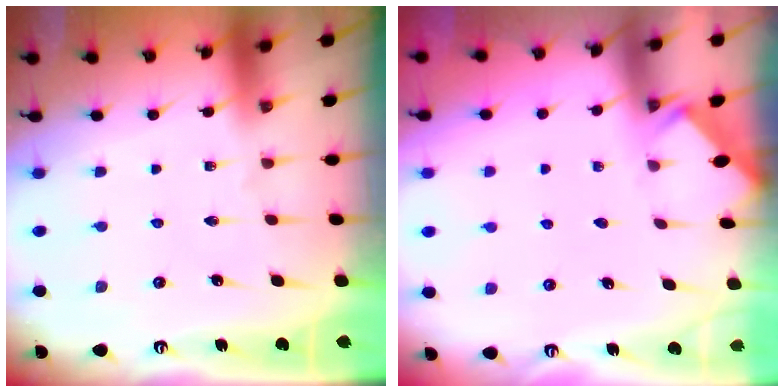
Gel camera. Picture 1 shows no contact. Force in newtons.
{"total": 1.7, "press": 1.7, "slide": 0.2}